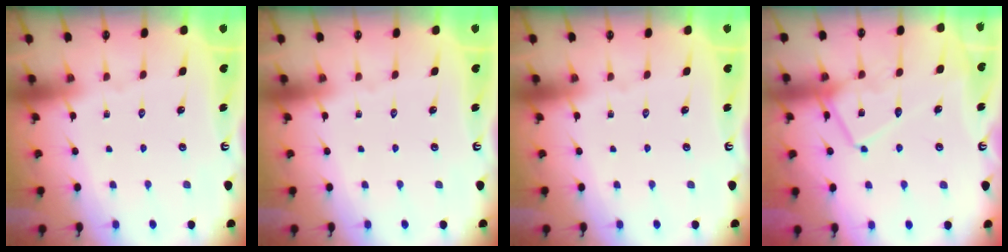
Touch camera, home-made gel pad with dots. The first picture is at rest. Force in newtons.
{"total": 0.0}
{"total": 0.0}
{"total": 14.3, "press": 14.3, "slide": 1.3}